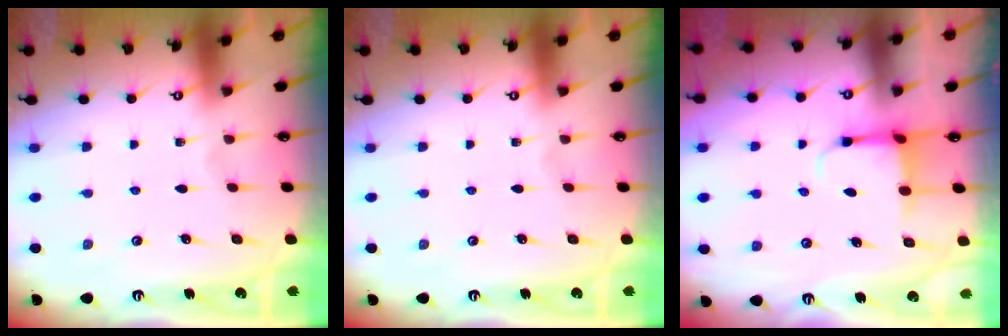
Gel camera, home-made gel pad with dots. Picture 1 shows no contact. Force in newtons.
{"total": 0.0}
{"total": 3.8, "press": 3.6, "slide": 1.3}